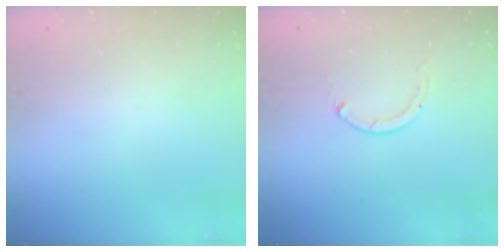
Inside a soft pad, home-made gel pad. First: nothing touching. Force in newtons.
{"total": 0.0}